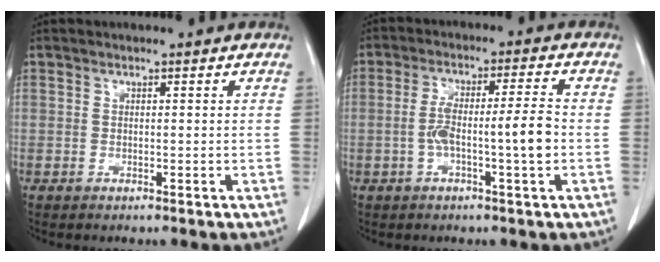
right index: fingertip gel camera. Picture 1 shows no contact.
{"total": 7.5, "force": [-1.6, 0.2, 7.3], "torque": [-0.138, 0.014, -0.026]}